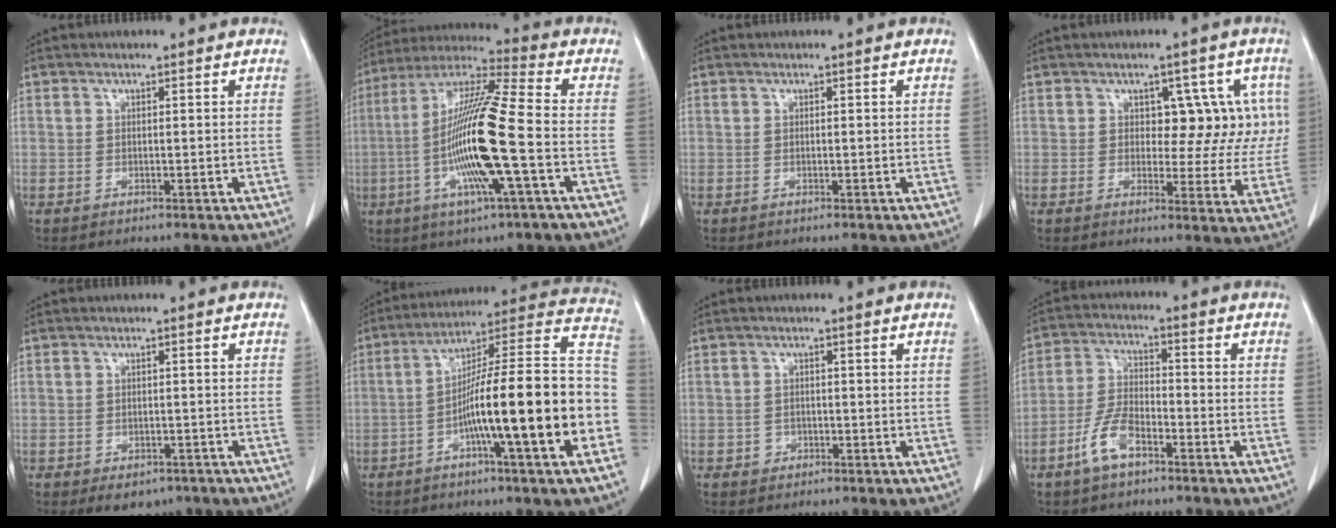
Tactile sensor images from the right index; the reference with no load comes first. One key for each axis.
{"total": 17.0, "fx": -3.4, "fy": 0.3, "fz": 16.7, "tx": -0.330, "ty": -0.005, "tz": -0.071}
{"total": 0.0}
{"total": 7.9, "fx": 1.8, "fy": 5.0, "fz": 5.8, "tx": -0.049, "ty": 0.019, "tz": 0.025}
{"total": 4.9, "fx": -3.5, "fy": 2.9, "fz": 1.9, "tx": -0.015, "ty": 0.001, "tz": -0.040}
{"total": 21.5, "fx": -5.4, "fy": 0.7, "fz": 20.8, "tx": -0.254, "ty": 0.024, "tz": -0.084}
{"total": 1.4, "fx": -0.7, "fy": 1.2, "fz": 0.2, "tx": 0.000, "ty": 0.006, "tz": -0.013}
{"total": 6.8, "fx": -4.1, "fy": 2.7, "fz": 4.7, "tx": -0.107, "ty": 0.005, "tz": -0.081}